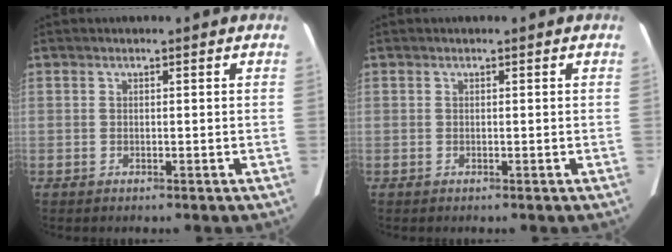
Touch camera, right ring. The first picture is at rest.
{"total": 0.0}